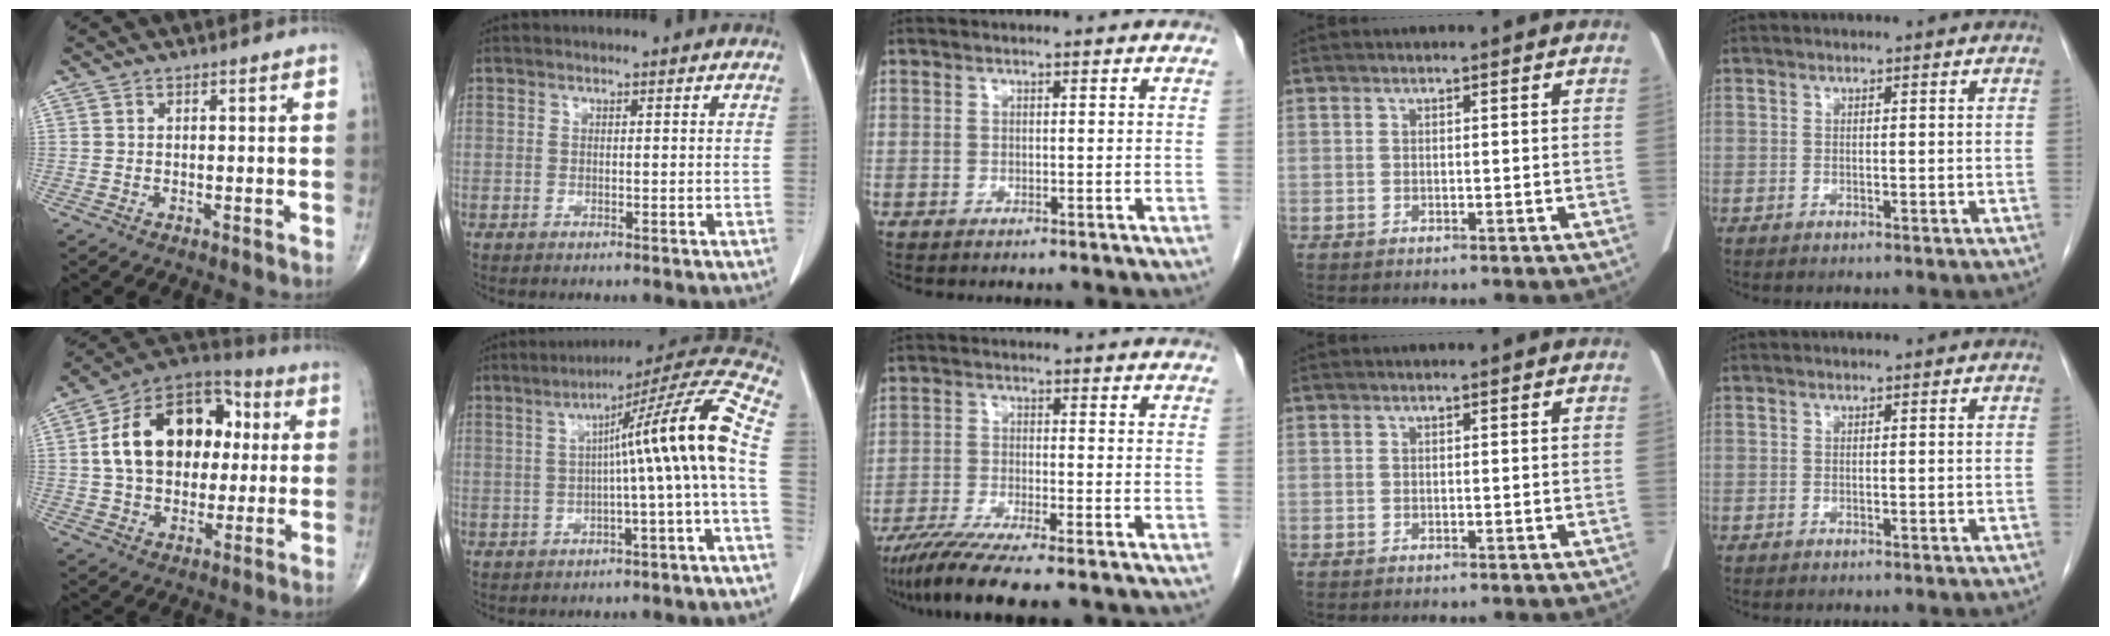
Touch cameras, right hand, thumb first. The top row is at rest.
{"thumb": {"total": 20.6, "force": [3.0, 14.1, 14.7], "torque": [-0.210, 0.023, 0.047]}, "index": {"total": 13.4, "force": [-0.8, -1.6, 13.2], "torque": [-0.173, 0.031, -0.018]}, "middle": {"total": 10.0, "force": [-8.0, 0.1, 6.1], "torque": [-0.093, -0.025, -0.130]}}